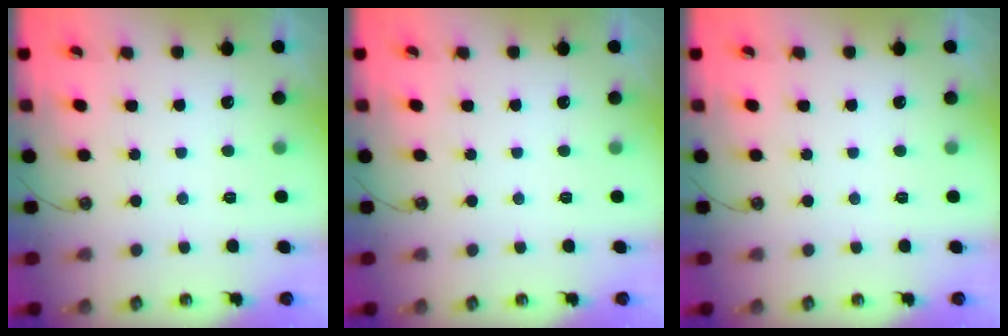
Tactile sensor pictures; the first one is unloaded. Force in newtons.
{"total": 0.0}
{"total": 0.0}